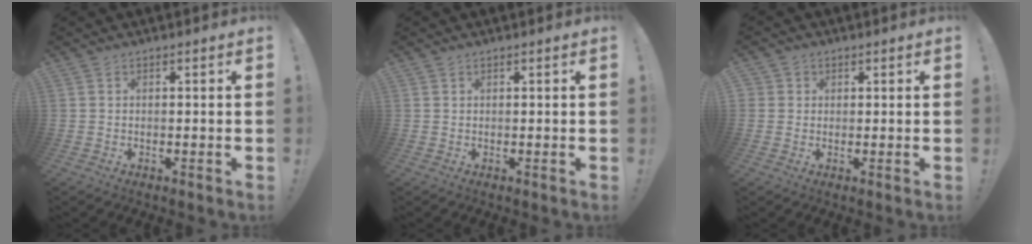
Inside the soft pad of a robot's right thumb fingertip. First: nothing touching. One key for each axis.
{"total": 0.0}
{"total": 2.0, "fx": 0.4, "fy": 1.9, "fz": 0.3, "tx": -0.004, "ty": 0.002, "tz": 0.006}